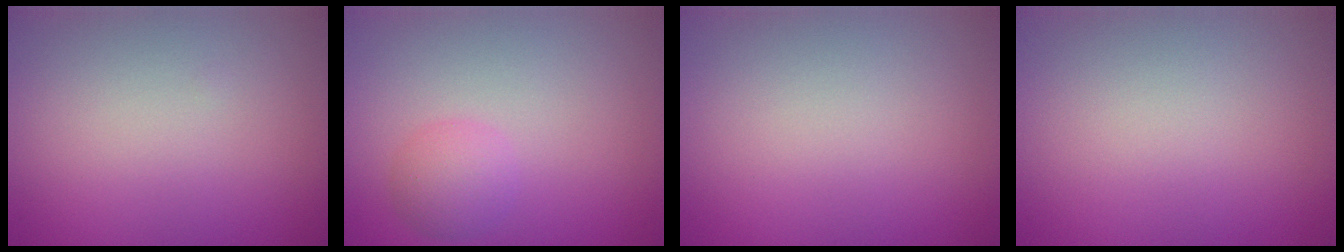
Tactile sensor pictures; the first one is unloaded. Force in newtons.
{"total": 2.0, "press": 2.0, "slide": 0.1}
{"total": 0.0}
{"total": 0.0}